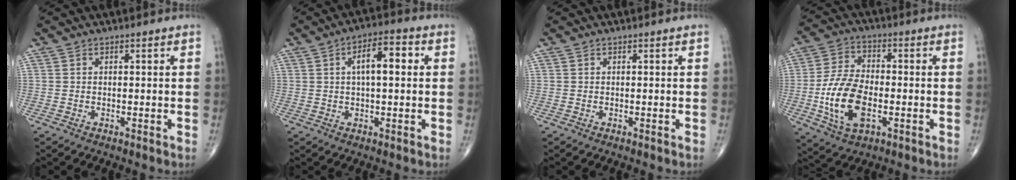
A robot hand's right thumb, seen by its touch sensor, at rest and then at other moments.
{"total": 7.8, "force": [1.5, 3.1, 7.0], "torque": [-0.099, 0.015, 0.016]}
{"total": 0.0}
{"total": 13.8, "force": [-2.9, 7.5, 11.2], "torque": [-0.217, 0.008, -0.052]}